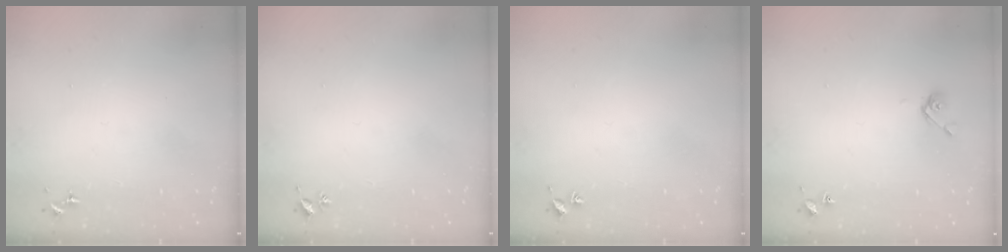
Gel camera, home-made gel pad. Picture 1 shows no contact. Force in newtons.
{"total": 2.6, "press": 2.6, "slide": 0.3}
{"total": 2.0, "press": 2.0, "slide": 0.2}
{"total": 4.8, "press": 4.8, "slide": 0.8}